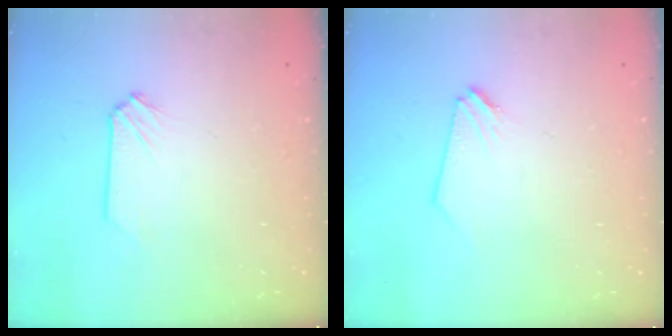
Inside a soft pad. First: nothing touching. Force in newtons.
{"total": 0.0}